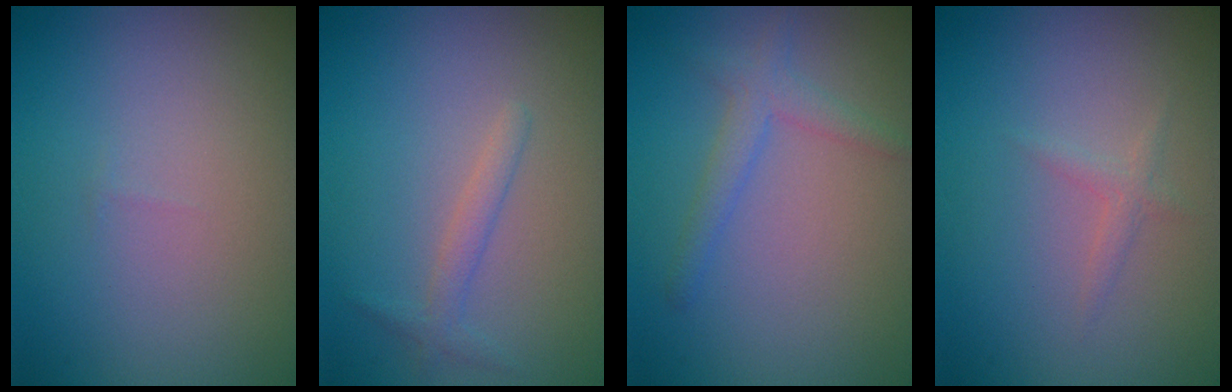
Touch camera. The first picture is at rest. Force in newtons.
{"total": 1.4, "press": 1.4, "slide": 0.1}
{"total": 2.2, "press": 2.2, "slide": 0.1}
{"total": 1.0, "press": 1.0, "slide": 0.1}